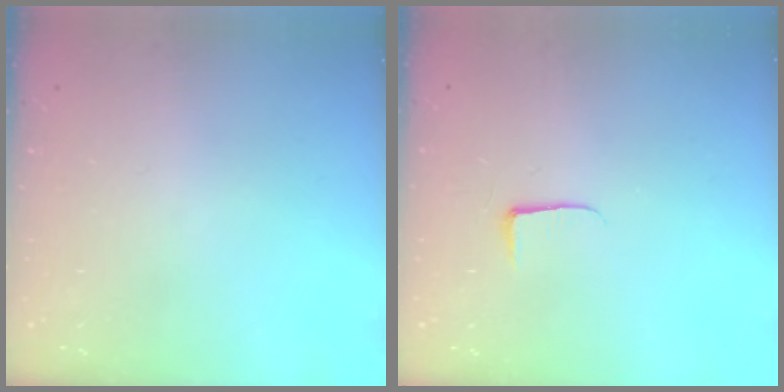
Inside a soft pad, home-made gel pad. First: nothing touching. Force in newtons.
{"total": 4.0, "press": 4.0, "slide": 0.5}